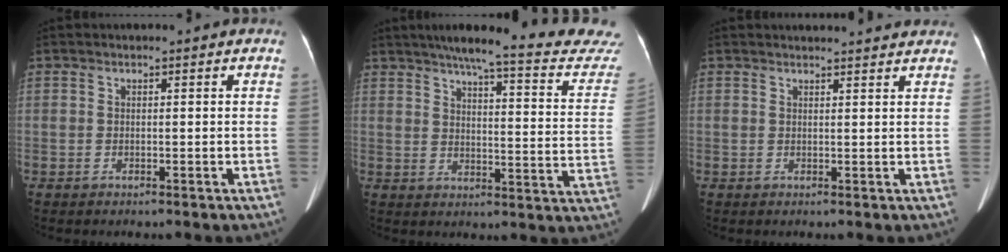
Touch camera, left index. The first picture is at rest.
{"total": 23.8, "force": [21.6, 1.2, 10.0], "torque": [-0.138, -0.069, 0.255]}
{"total": 7.1, "force": [6.9, 0.7, 1.8], "torque": [-0.019, 0.015, 0.066]}